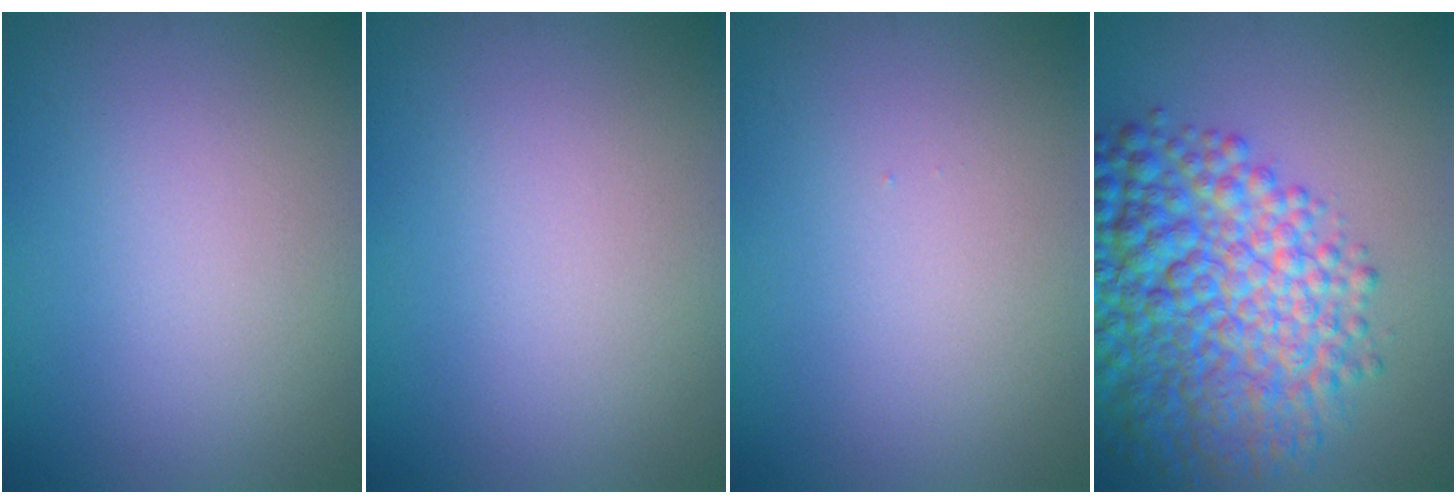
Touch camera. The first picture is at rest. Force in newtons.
{"total": 0.0}
{"total": 0.0}
{"total": 10.7, "press": 10.7, "slide": 0.3}